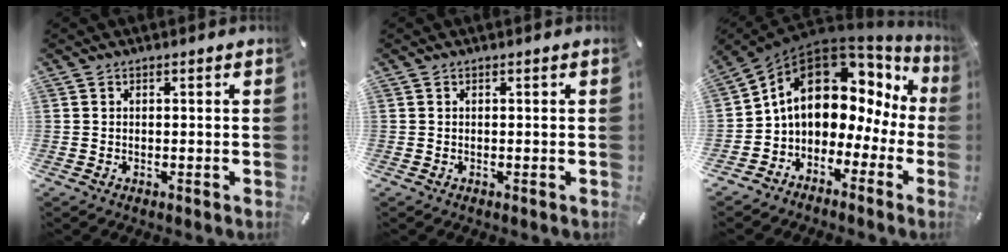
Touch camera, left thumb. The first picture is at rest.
{"total": 0.0}
{"total": 11.6, "force": [3.1, 9.0, 6.6], "torque": [-0.115, -0.018, 0.053]}